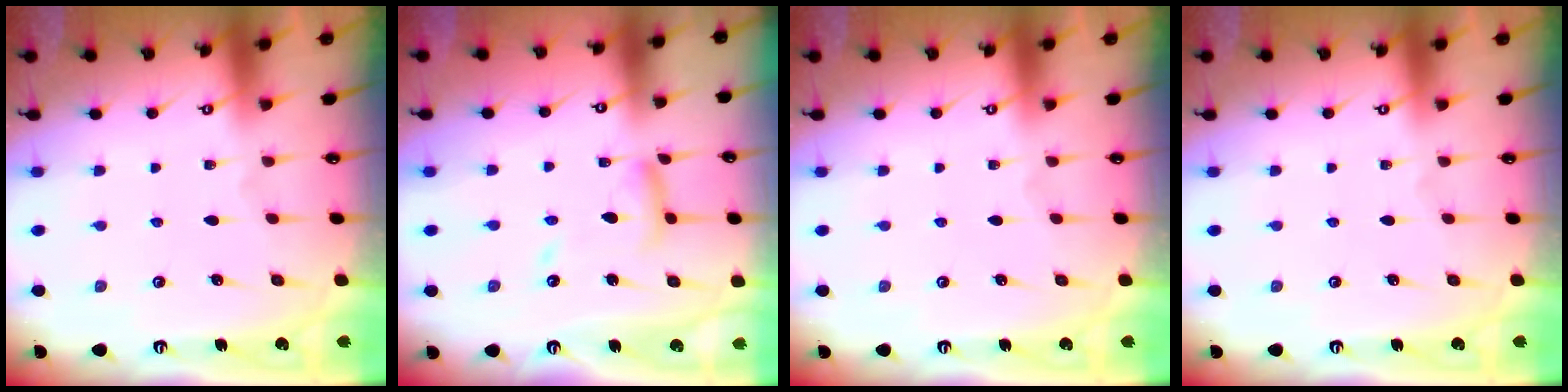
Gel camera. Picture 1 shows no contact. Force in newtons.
{"total": 10.9, "press": 10.8, "slide": 1.0}
{"total": 0.0}
{"total": 0.0}